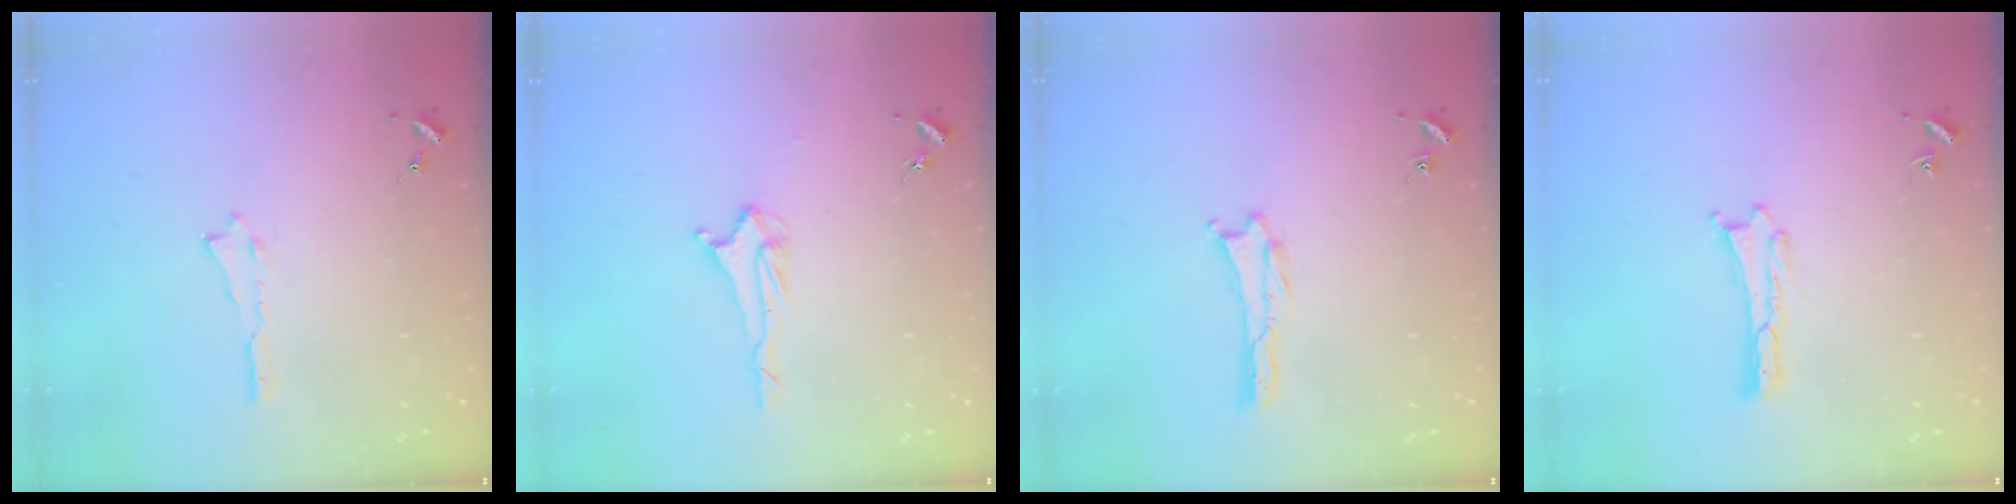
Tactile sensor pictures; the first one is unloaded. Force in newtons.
{"total": 2.1, "press": 2.0, "slide": 0.4}
{"total": 0.0}
{"total": 0.0}